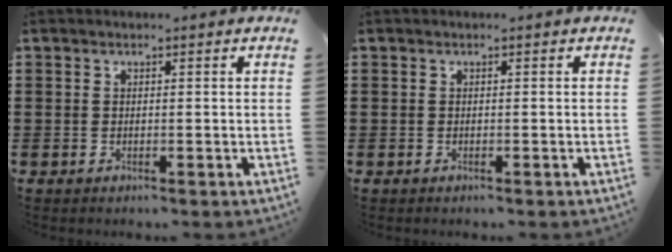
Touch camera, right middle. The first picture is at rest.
{"total": 0.0}